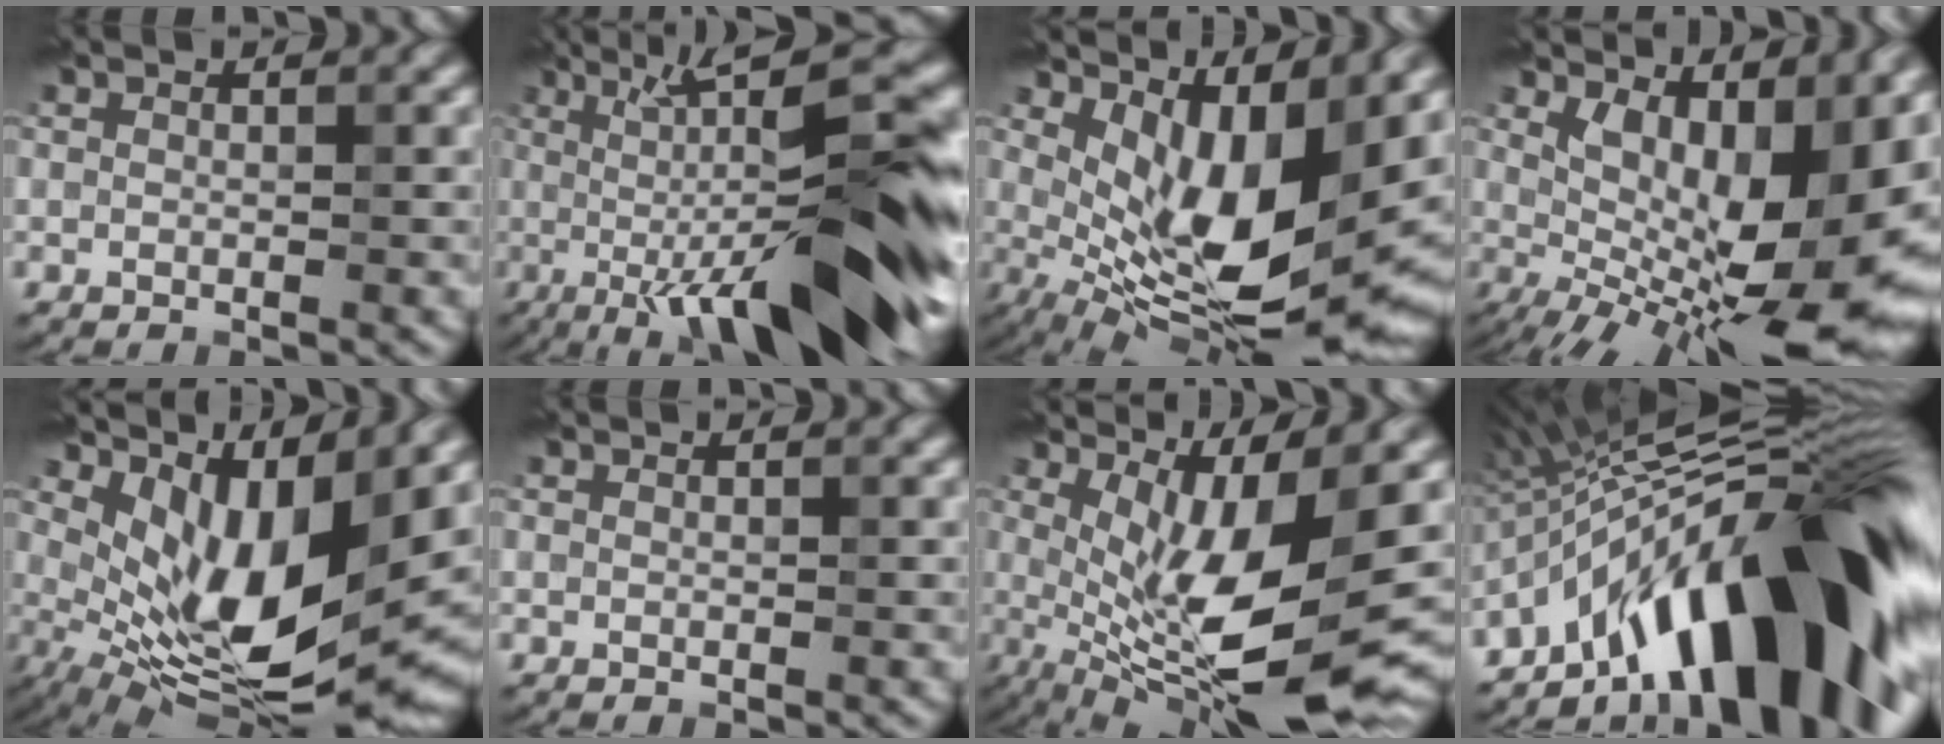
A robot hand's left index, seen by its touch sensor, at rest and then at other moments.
{"total": 14.7, "force": [-1.4, 2.8, 14.4], "torque": [-0.189, 0.025, -0.019]}
{"total": 13.2, "force": [1.3, 6.1, 11.7], "torque": [-0.170, -0.023, 0.041]}
{"total": 15.6, "force": [0.8, 6.3, 14.3], "torque": [-0.167, 0.003, 0.030]}
{"total": 12.4, "force": [1.9, 5.6, 10.9], "torque": [-0.180, -0.019, 0.051]}
{"total": 0.0}
{"total": 12.6, "force": [-0.7, 3.5, 12.1], "torque": [-0.202, -0.017, 0.004]}
{"total": 18.6, "force": [-7.7, 6.9, 15.5], "torque": [-0.225, 0.045, -0.150]}